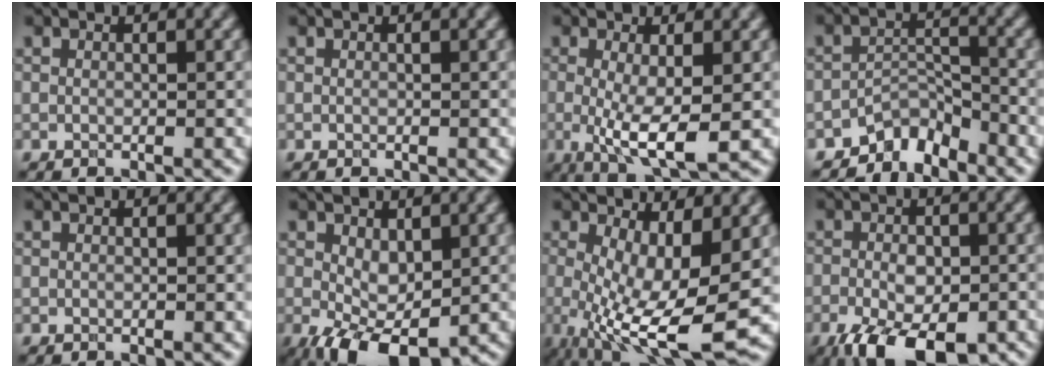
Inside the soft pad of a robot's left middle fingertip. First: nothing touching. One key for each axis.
{"total": 0.0}
{"total": 5.5, "fx": -0.9, "fy": 1.3, "fz": 5.2, "tx": -0.097, "ty": -0.019, "tz": -0.011}
{"total": 3.5, "fx": -3.3, "fy": 1.1, "fz": 0.6, "tx": -0.001, "ty": 0.007, "tz": -0.067}
{"total": 0.0}
{"total": 5.1, "fx": -1.4, "fy": 2.7, "fz": 4.2, "tx": -0.086, "ty": -0.008, "tz": -0.021}
{"total": 10.2, "fx": -1.3, "fy": 3.4, "fz": 9.6, "tx": -0.180, "ty": -0.024, "tz": -0.012}
{"total": 8.5, "fx": -4.5, "fy": 3.8, "fz": 6.1, "tx": -0.110, "ty": -0.018, "tz": -0.071}